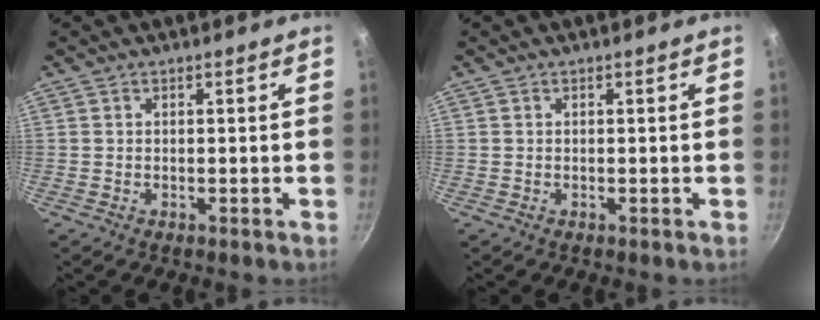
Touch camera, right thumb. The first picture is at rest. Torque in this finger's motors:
{"motor_torque": [-0.05, 0.01, 0.16, 0.15, 0.01]}